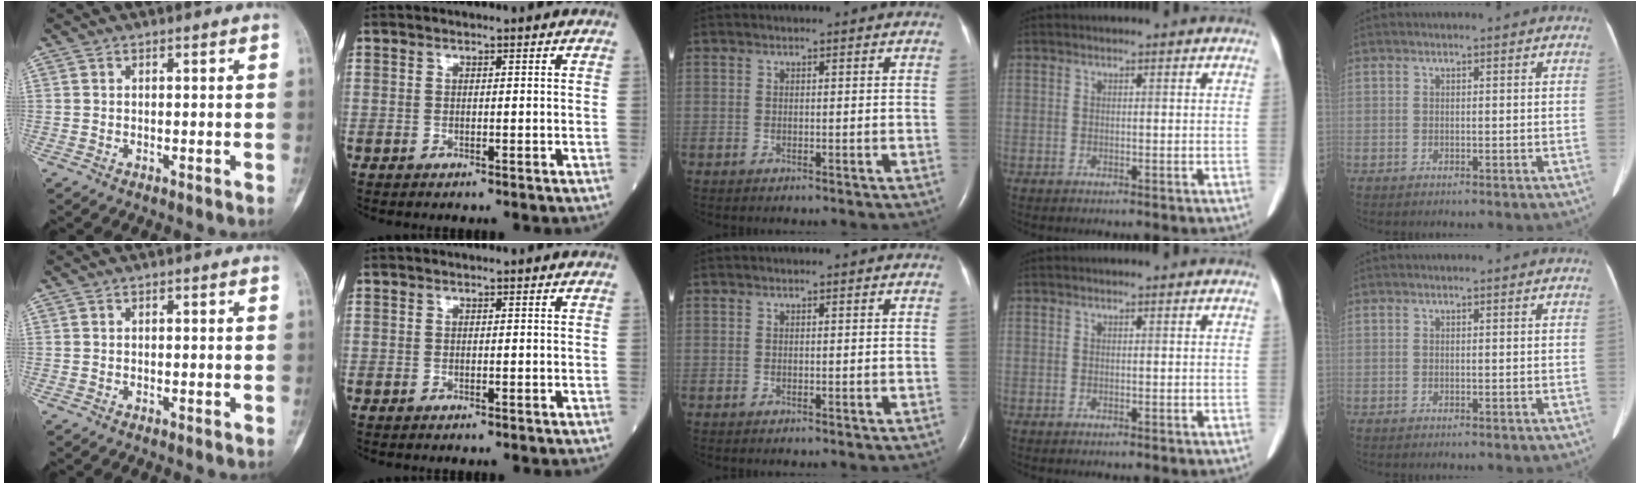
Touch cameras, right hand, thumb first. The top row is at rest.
{}